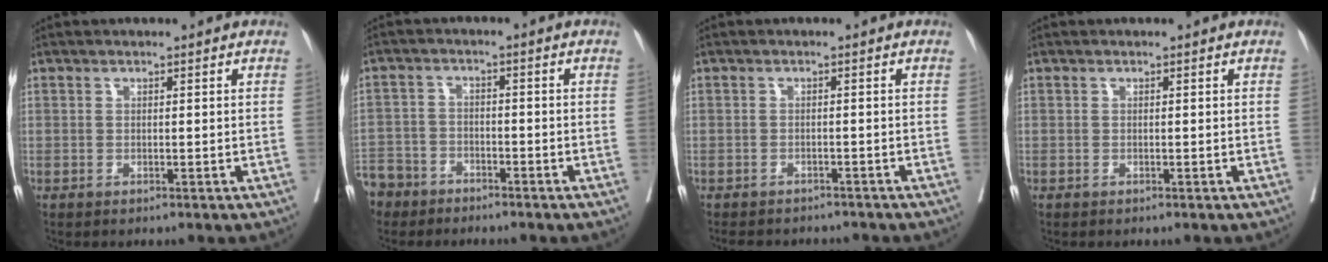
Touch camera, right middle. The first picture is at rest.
{"total": 8.7, "force": [-7.0, 5.0, 1.3], "torque": [-0.050, -0.005, -0.130]}
{"total": 8.0, "force": [-7.4, 2.4, 2.0], "torque": [-0.033, -0.001, -0.091]}
{"total": 0.0}